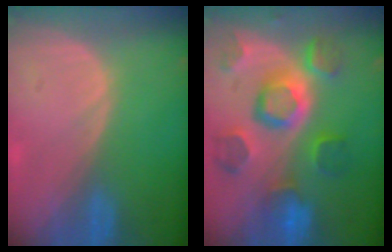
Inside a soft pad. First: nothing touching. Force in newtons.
{"total": 11.5, "press": 10.0, "slide": 5.6}